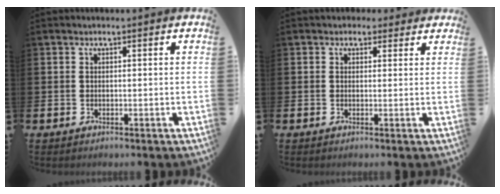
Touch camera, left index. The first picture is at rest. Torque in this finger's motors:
{"motor_torque": [1.05, -1.08, 0.09, 0.07]}